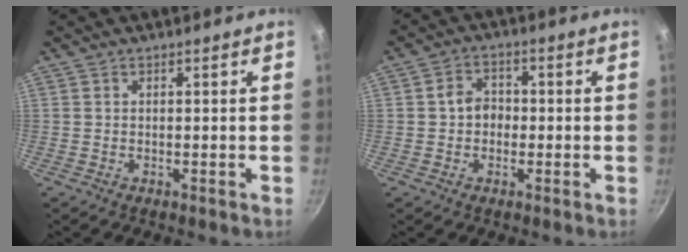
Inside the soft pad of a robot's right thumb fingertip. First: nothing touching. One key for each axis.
{"total": 4.4, "fx": -0.5, "fy": 3.7, "fz": 2.5, "tx": -0.015, "ty": 0.015, "tz": -0.012}